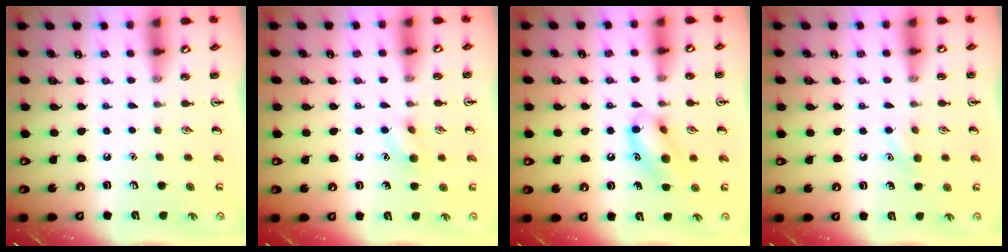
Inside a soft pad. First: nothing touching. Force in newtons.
{"total": 6.9, "press": 6.7, "slide": 1.5}
{"total": 11.1, "press": 10.9, "slide": 1.9}
{"total": 6.0, "press": 5.7, "slide": 1.8}